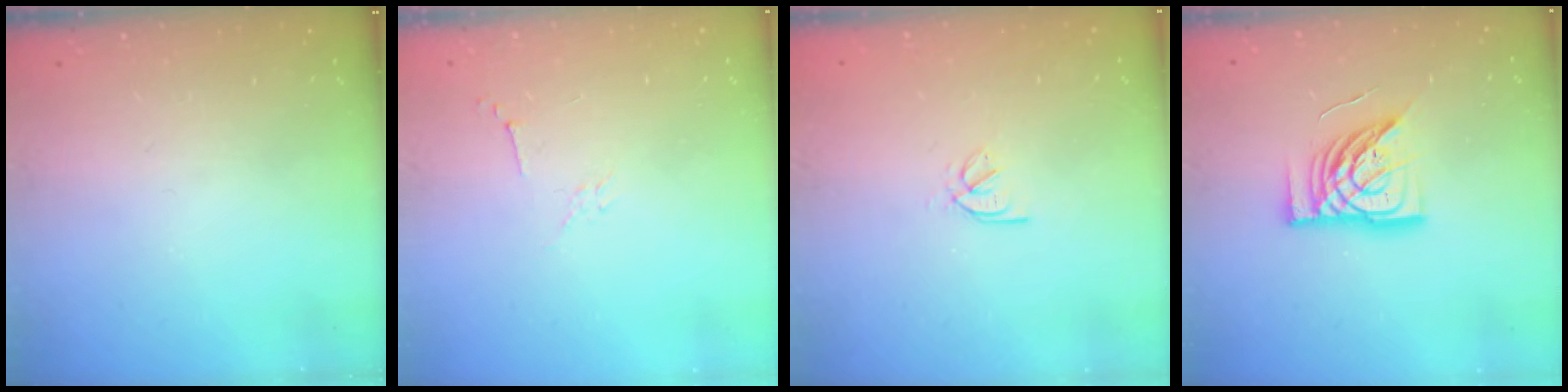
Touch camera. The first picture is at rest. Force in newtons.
{"total": 3.5, "press": 3.5, "slide": 0.8}
{"total": 2.5, "press": 2.4, "slide": 0.5}
{"total": 15.1, "press": 15.0, "slide": 1.7}